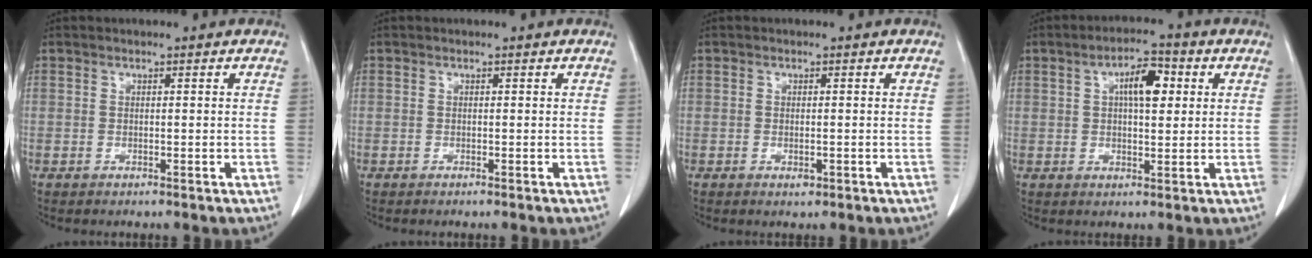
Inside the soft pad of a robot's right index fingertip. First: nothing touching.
{"total": 0.0}
{"total": 1.0, "force": [-0.4, 0.4, 0.8], "torque": [-0.016, -0.003, -0.003]}
{"total": 6.4, "force": [1.8, 2.3, 5.6], "torque": [-0.094, 0.014, 0.029]}